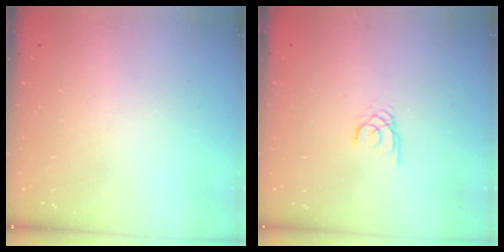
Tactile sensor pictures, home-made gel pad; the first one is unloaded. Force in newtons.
{"total": 1.7, "press": 1.7, "slide": 0.2}